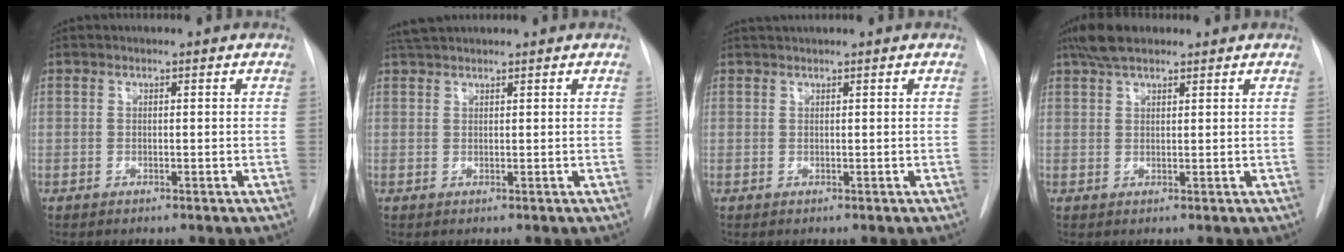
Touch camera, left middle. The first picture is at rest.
{"total": 3.3, "force": [3.1, 0.4, 1.2], "torque": [-0.024, 0.025, 0.057]}
{"total": 1.2, "force": [1.1, -0.3, 0.3], "torque": [-0.007, 0.010, 0.027]}
{"total": 5.0, "force": [3.9, 1.7, 2.7], "torque": [-0.061, 0.017, 0.072]}